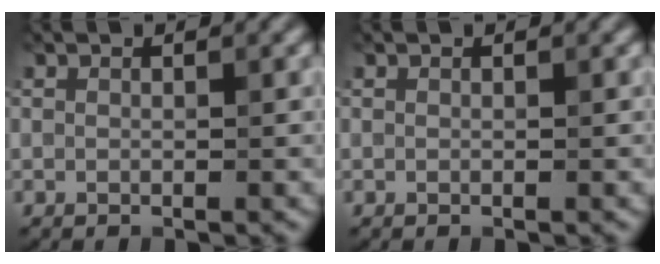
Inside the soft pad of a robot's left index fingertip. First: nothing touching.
{"total": 0.0}